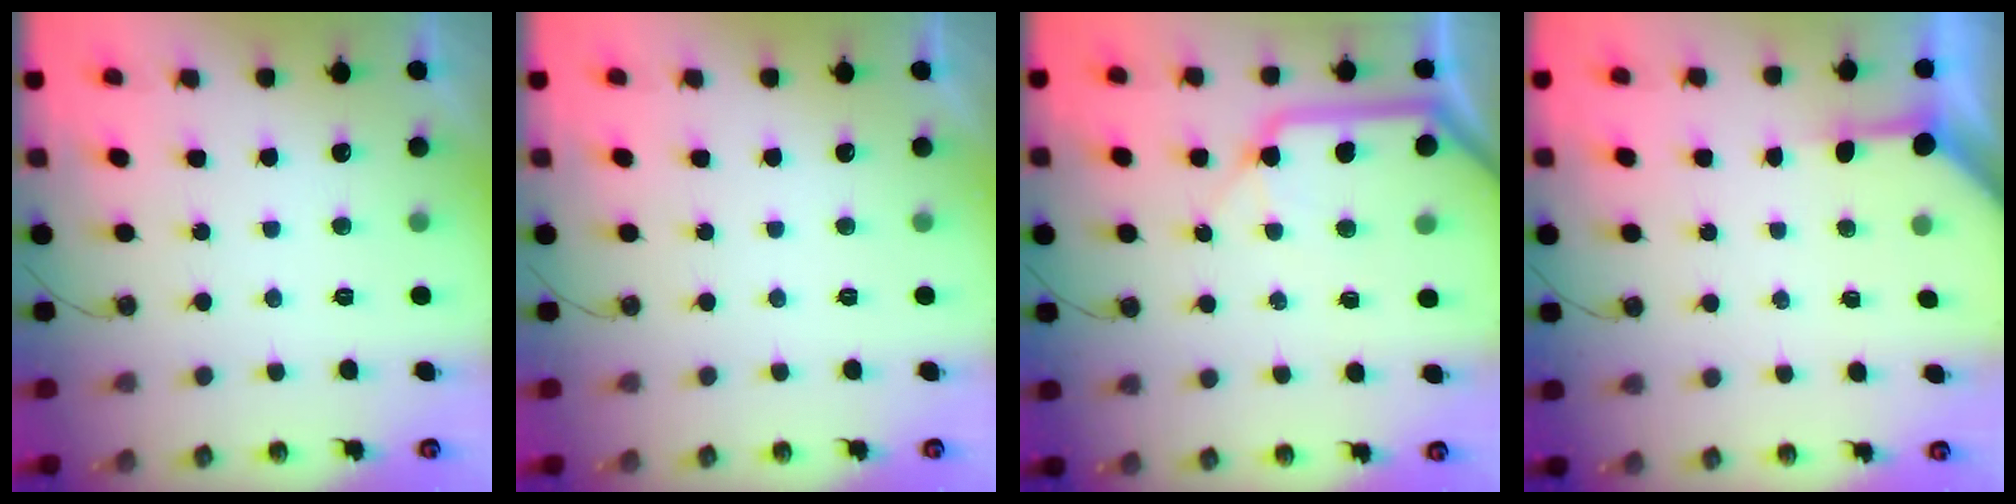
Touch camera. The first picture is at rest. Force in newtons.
{"total": 0.0}
{"total": 12.9, "press": 12.8, "slide": 1.9}
{"total": 3.3, "press": 3.2, "slide": 0.5}